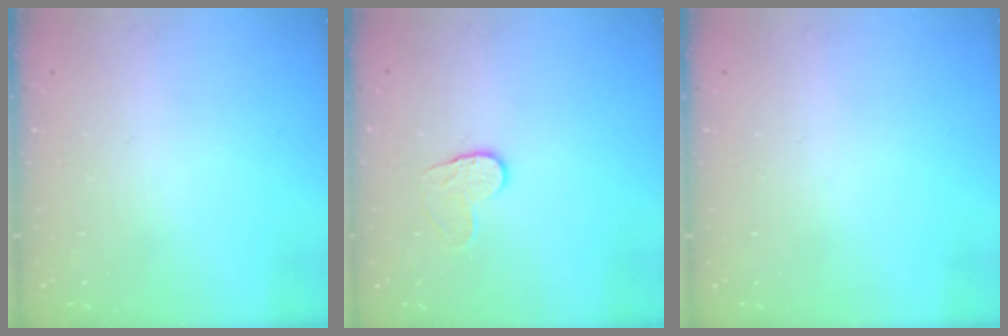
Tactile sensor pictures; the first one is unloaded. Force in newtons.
{"total": 5.0, "press": 4.9, "slide": 0.5}
{"total": 0.0}